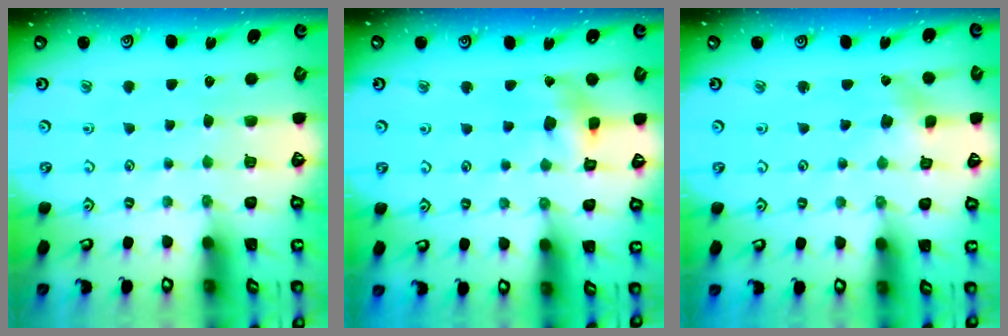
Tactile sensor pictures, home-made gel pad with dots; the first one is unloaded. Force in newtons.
{"total": 8.9, "press": 8.9, "slide": 1.1}
{"total": 3.1, "press": 3.0, "slide": 0.4}